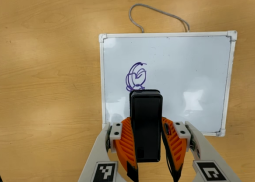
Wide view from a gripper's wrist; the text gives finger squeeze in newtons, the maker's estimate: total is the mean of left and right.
{"total": 6.9, "left": 5.5, "right": 8.4}